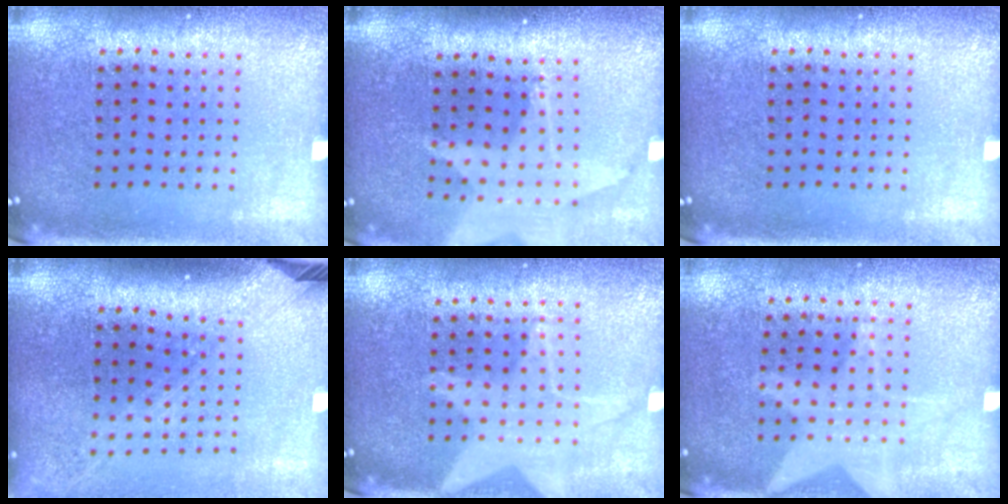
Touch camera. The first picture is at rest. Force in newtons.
{"total": 1.7, "press": 1.5, "slide": 0.9}
{"total": 0.0}
{"total": 2.3, "press": 1.7, "slide": 1.6}
{"total": 0.5, "press": 0.5, "slide": 0.0}
{"total": 1.3, "press": 0.9, "slide": 0.9}